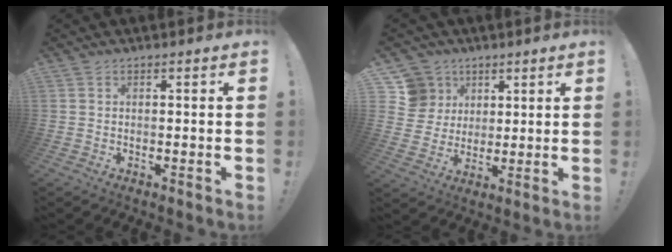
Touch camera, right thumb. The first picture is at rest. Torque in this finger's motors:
{"motor_torque": [0.27, 0.37, 0.17, -0.06, -0.01]}